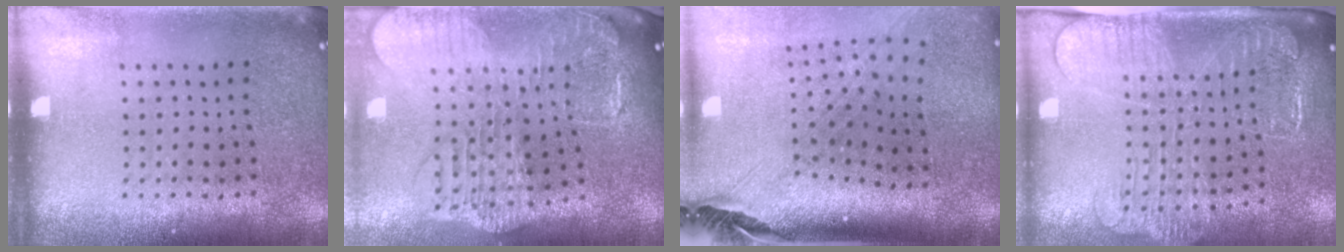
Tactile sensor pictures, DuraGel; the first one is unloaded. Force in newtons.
{"total": 2.8, "press": 2.4, "slide": 1.4}
{"total": 3.0, "press": 2.1, "slide": 2.1}
{"total": 2.6, "press": 2.1, "slide": 1.6}